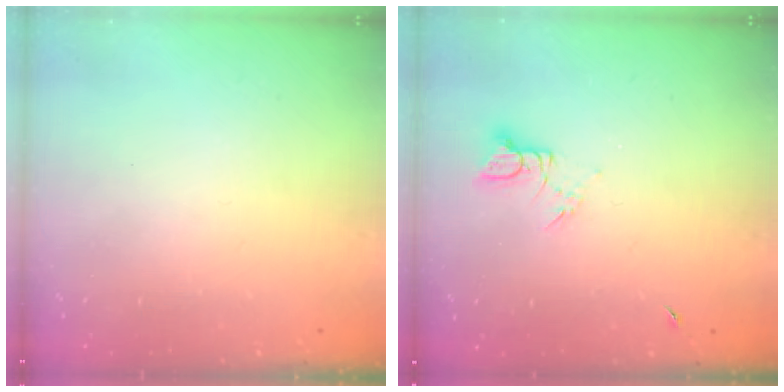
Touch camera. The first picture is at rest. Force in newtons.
{"total": 3.9, "press": 3.9, "slide": 0.3}